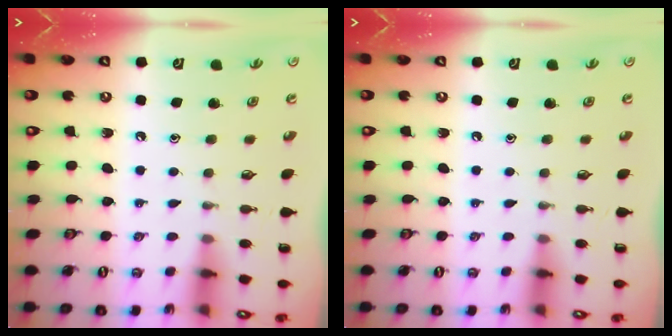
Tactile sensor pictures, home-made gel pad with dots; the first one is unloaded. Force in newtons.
{"total": 0.0}